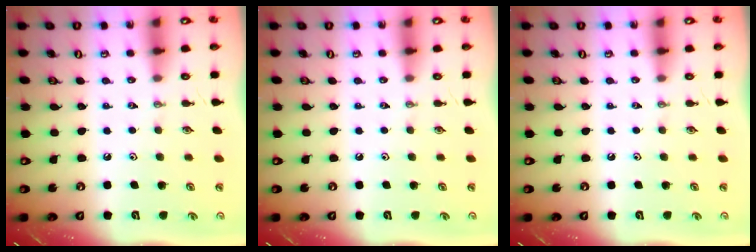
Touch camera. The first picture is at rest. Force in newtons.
{"total": 0.0}
{"total": 0.0}